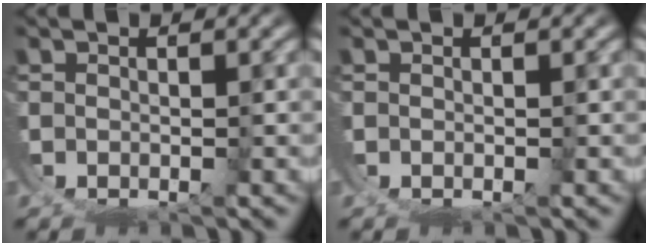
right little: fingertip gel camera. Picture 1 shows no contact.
{"total": 0.0}